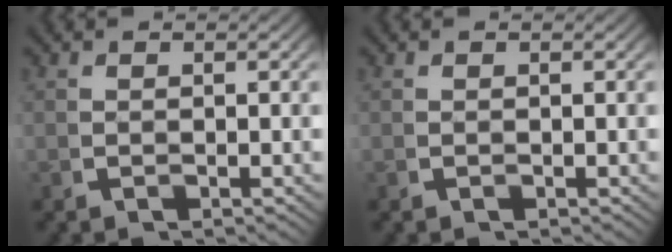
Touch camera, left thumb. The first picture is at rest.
{"total": 0.0}